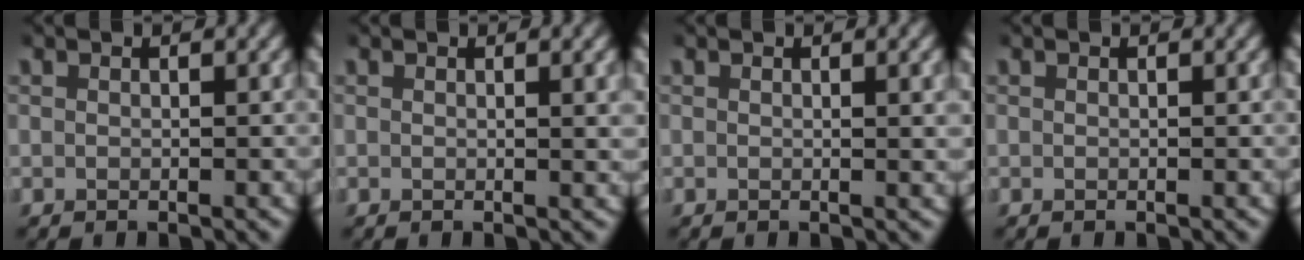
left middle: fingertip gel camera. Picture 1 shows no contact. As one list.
[{"total": 1.1, "force": [0.5, -0.2, 0.9], "torque": [-0.012, 0.000, 0.006]}, {"total": 1.0, "force": [0.4, -0.1, 0.9], "torque": [-0.011, 0.001, 0.006]}, {"total": 0.0}]